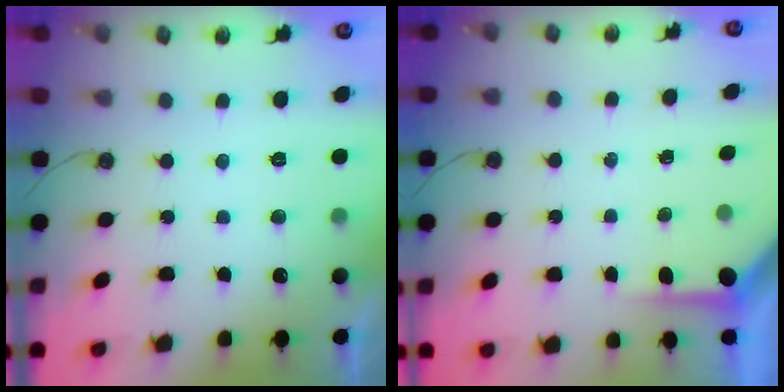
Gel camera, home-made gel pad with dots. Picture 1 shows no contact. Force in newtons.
{"total": 4.0, "press": 4.0, "slide": 0.3}